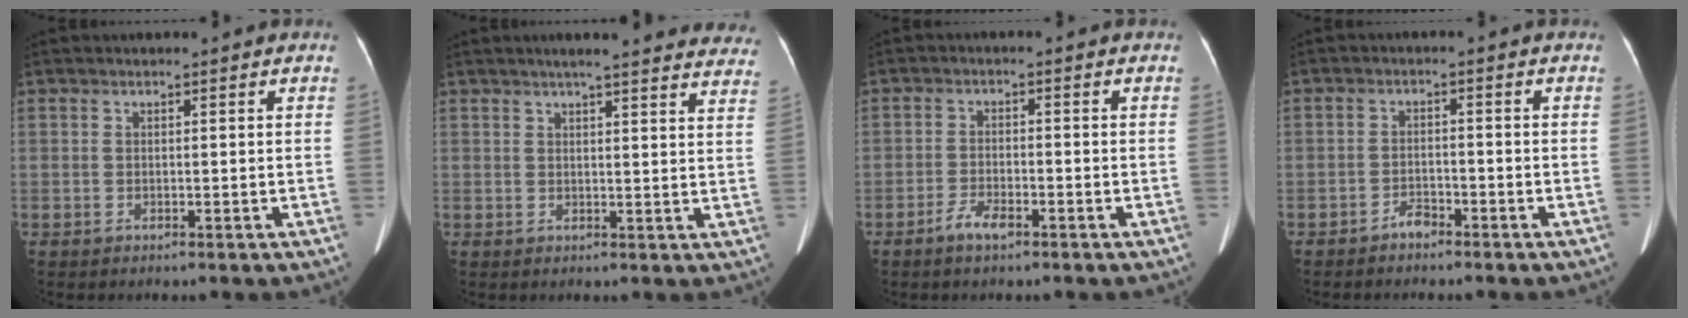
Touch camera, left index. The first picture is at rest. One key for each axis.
{"total": 21.3, "fx": 19.4, "fy": 2.5, "fz": 8.5, "tx": -0.095, "ty": -0.026, "tz": 0.209}
{"total": 3.2, "fx": -2.3, "fy": 0.9, "fz": 2.1, "tx": -0.045, "ty": 0.000, "tz": -0.043}
{"total": 2.1, "fx": -1.8, "fy": 0.8, "fz": 0.7, "tx": -0.012, "ty": 0.001, "tz": -0.030}